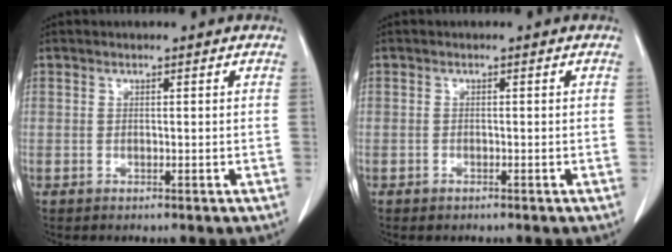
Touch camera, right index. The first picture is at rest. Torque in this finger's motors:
{"motor_torque": [0.16, -0.13, 0.01, -0.01]}